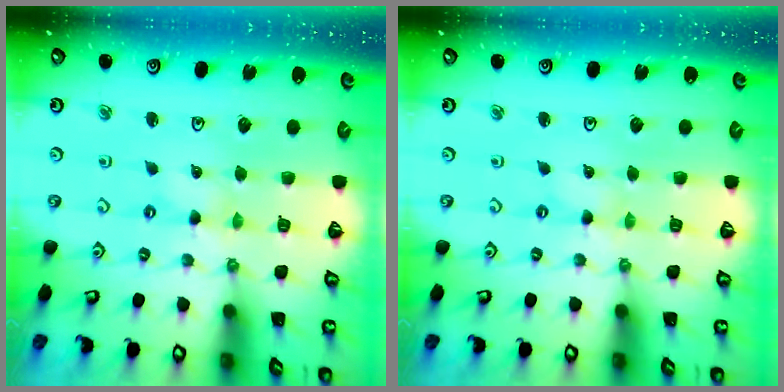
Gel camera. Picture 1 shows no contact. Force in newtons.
{"total": 0.0}